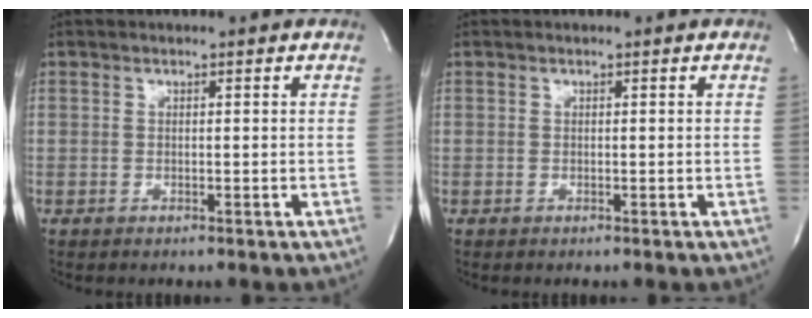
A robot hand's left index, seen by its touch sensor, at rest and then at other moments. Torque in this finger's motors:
{"motor_torque": [0.00, 0.00, 0.00, 0.00]}